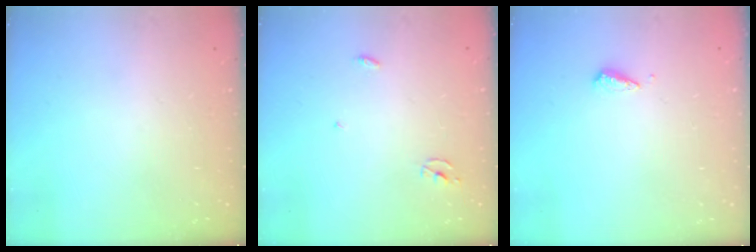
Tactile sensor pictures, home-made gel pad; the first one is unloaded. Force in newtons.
{"total": 2.3, "press": 2.3, "slide": 0.1}
{"total": 3.0, "press": 3.0, "slide": 0.2}